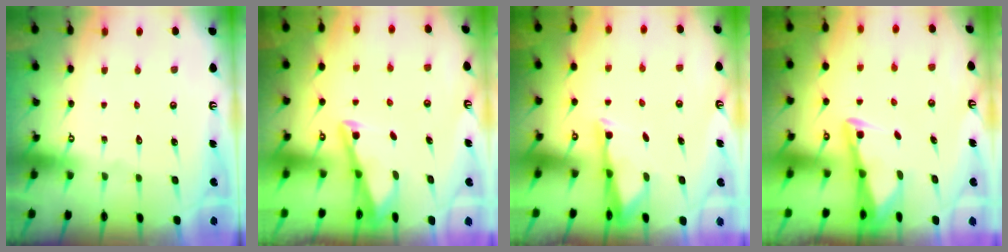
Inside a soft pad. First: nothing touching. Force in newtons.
{"total": 3.0, "press": 2.9, "slide": 0.3}
{"total": 3.0, "press": 2.9, "slide": 0.5}
{"total": 2.9, "press": 2.9, "slide": 0.4}